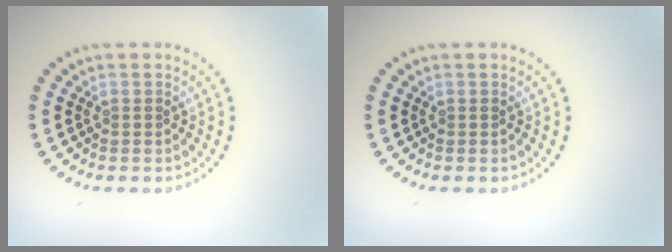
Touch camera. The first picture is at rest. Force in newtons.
{"total": 0.0}